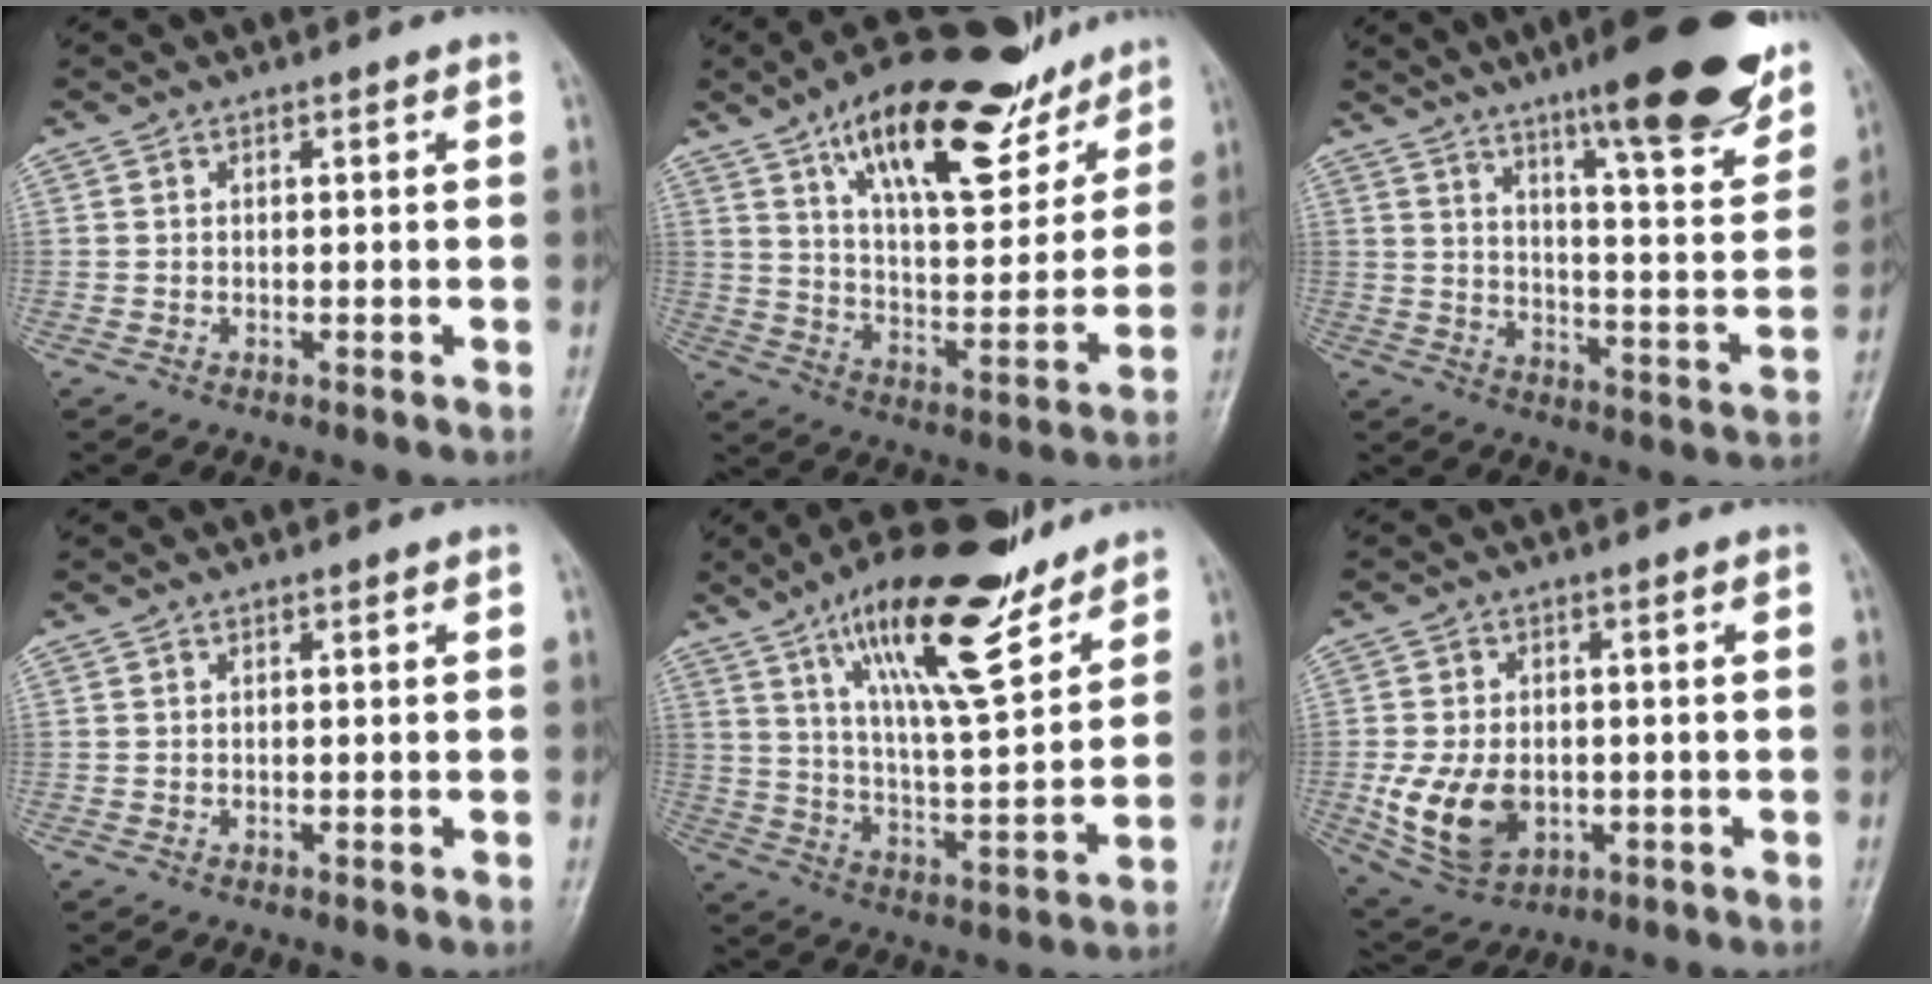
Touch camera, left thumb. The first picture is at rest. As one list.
[{"total": 23.1, "force": [14.8, 9.2, 15.2], "torque": [-0.187, -0.051, 0.240]}, {"total": 23.2, "force": [15.6, 4.3, 16.6], "torque": [-0.207, -0.064, 0.226]}, {"total": 0.0}, {"total": 18.8, "force": [12.6, 4.8, 13.1], "torque": [-0.192, -0.065, 0.218]}, {"total": 11.0, "force": [-1.9, 7.7, 7.7], "torque": [-0.131, -0.004, -0.019]}]